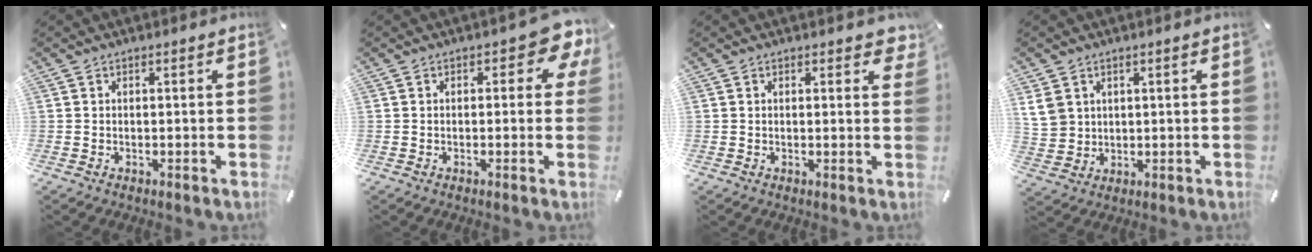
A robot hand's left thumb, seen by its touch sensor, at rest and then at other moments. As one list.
[{"total": 6.0, "force": [2.0, 2.9, 4.8], "torque": [-0.056, -0.011, 0.026]}, {"total": 1.8, "force": [1.2, 1.0, 0.8], "torque": [-0.003, -0.001, 0.018]}, {"total": 6.1, "force": [2.6, 5.3, 1.4], "torque": [-0.041, 0.001, 0.051]}]